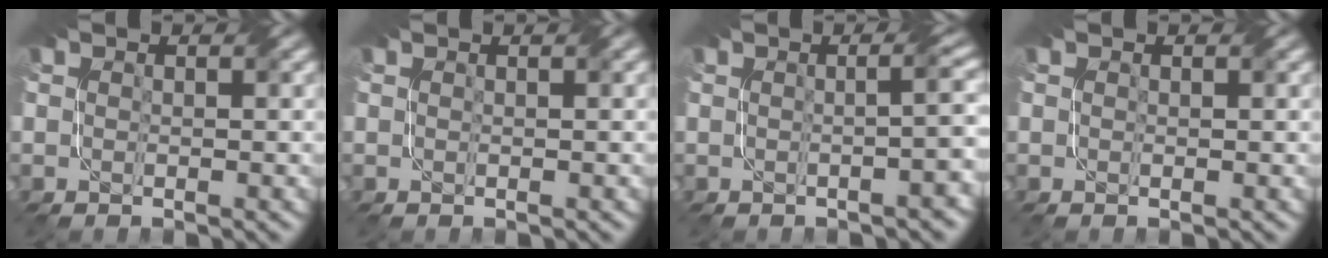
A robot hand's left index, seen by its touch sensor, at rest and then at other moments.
{"total": 0.9, "force": [0.6, 0.3, 0.7], "torque": [-0.008, 0.002, -0.003]}
{"total": 3.6, "force": [-0.4, 1.2, 3.3], "torque": [-0.018, 0.014, -0.007]}
{"total": 0.0}